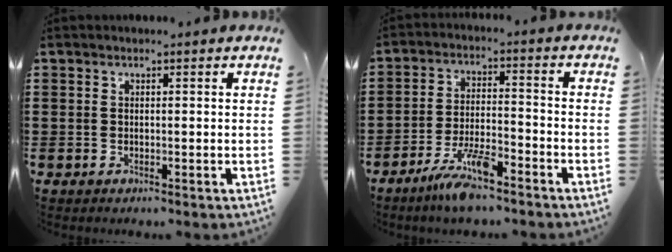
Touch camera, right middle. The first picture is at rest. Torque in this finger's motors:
{"motor_torque": [1.56, -0.58, 0.50, 0.12]}